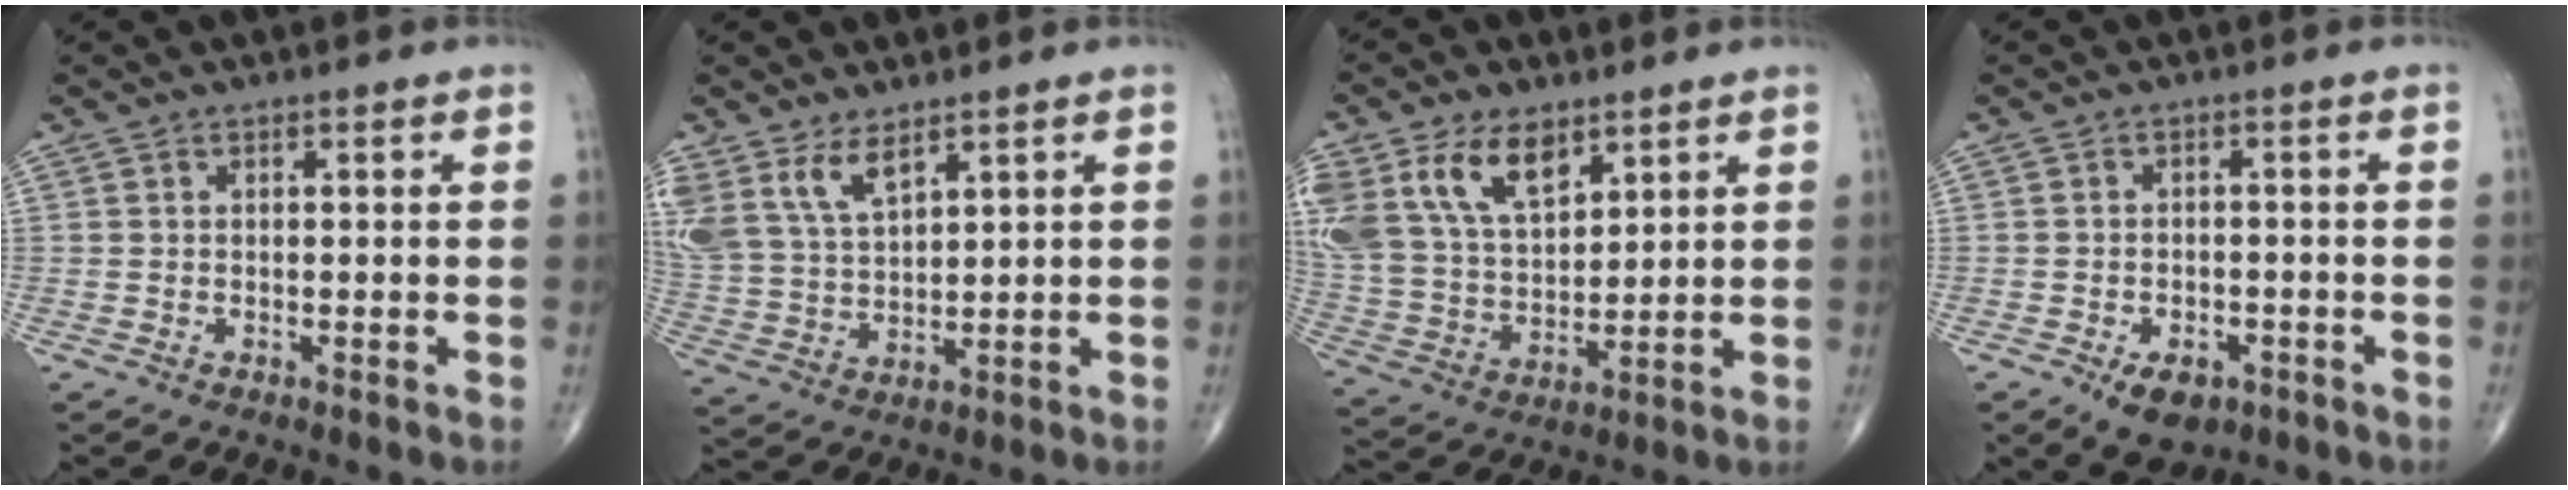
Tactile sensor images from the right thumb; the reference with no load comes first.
{"total": 9.8, "force": [6.3, 4.6, 5.9], "torque": [-0.113, -0.021, 0.141]}
{"total": 17.5, "force": [9.1, 10.3, 10.9], "torque": [-0.206, -0.022, 0.182]}
{"total": 6.4, "force": [-3.4, 3.8, 3.9], "torque": [-0.049, 0.011, -0.045]}